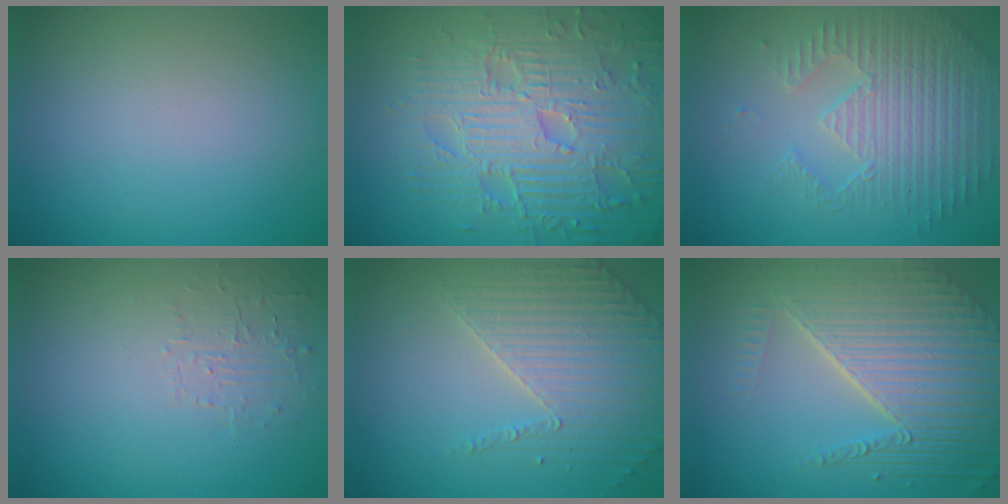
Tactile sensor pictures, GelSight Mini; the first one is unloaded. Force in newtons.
{"total": 9.5, "press": 6.8, "slide": 6.6}
{"total": 3.8, "press": 3.7, "slide": 1.0}
{"total": 1.5, "press": 0.1, "slide": 1.5}
{"total": 3.8, "press": 3.6, "slide": 1.1}
{"total": 8.9, "press": 5.9, "slide": 6.7}